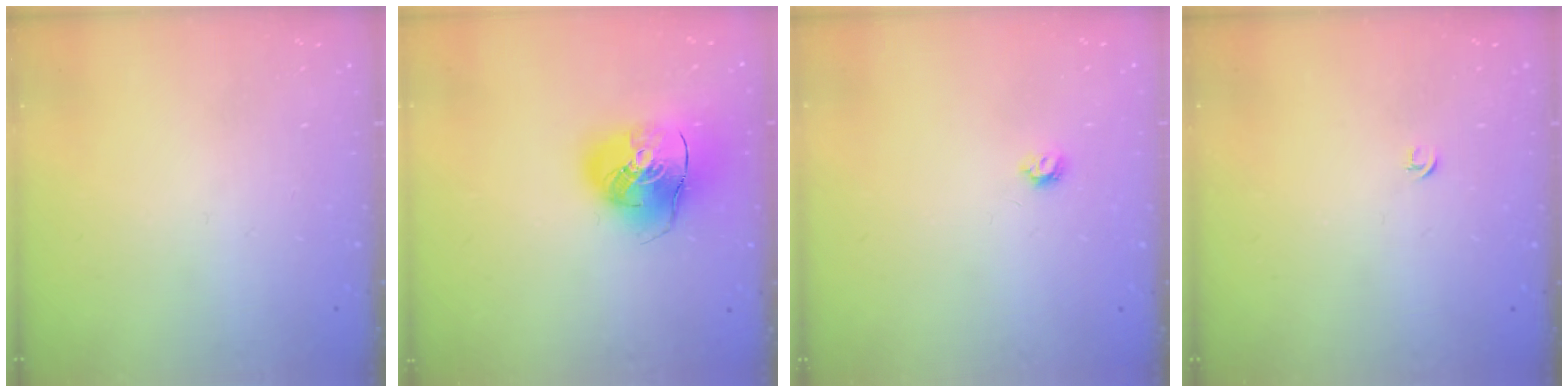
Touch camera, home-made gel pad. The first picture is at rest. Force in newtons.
{"total": 14.1, "press": 13.9, "slide": 2.5}
{"total": 3.9, "press": 3.8, "slide": 0.7}
{"total": 2.7, "press": 2.6, "slide": 0.6}